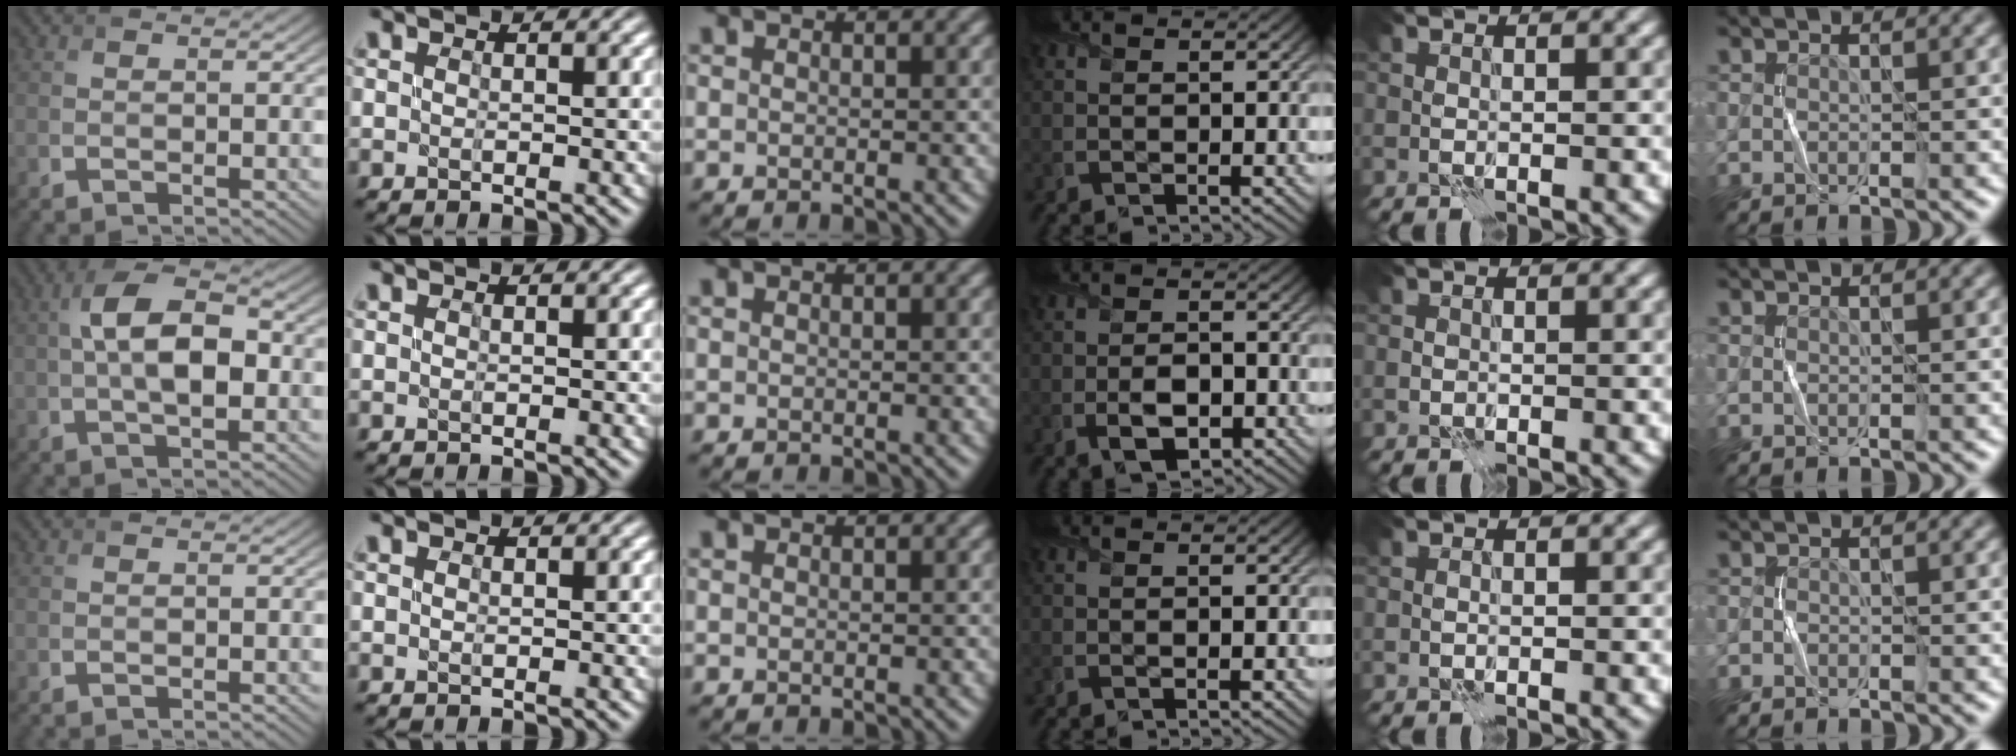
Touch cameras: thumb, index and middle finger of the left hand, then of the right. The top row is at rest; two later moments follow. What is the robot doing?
{"motion": "fold", "object": "scarf"}